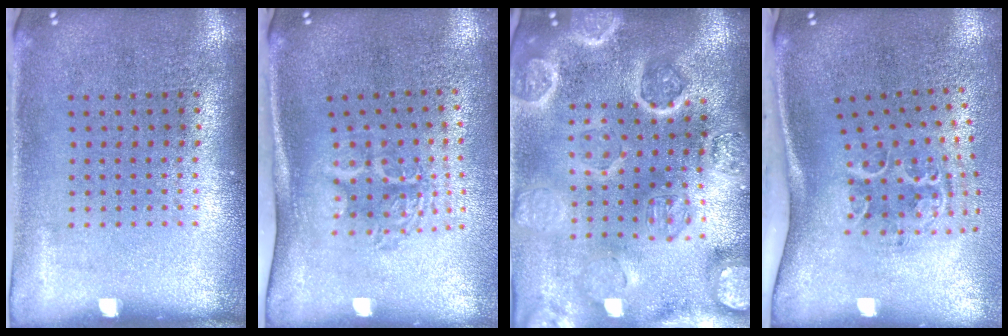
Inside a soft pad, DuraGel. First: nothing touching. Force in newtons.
{"total": 1.8, "press": 1.3, "slide": 1.3}
{"total": 4.6, "press": 4.1, "slide": 2.0}
{"total": 1.9, "press": 1.4, "slide": 1.3}